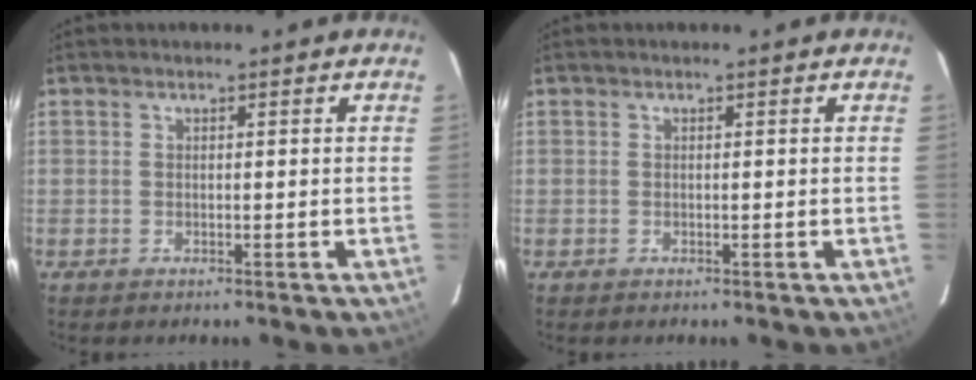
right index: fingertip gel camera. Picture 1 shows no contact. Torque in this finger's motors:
{"motor_torque": [-0.07, -0.02, 0.02, 0.01]}